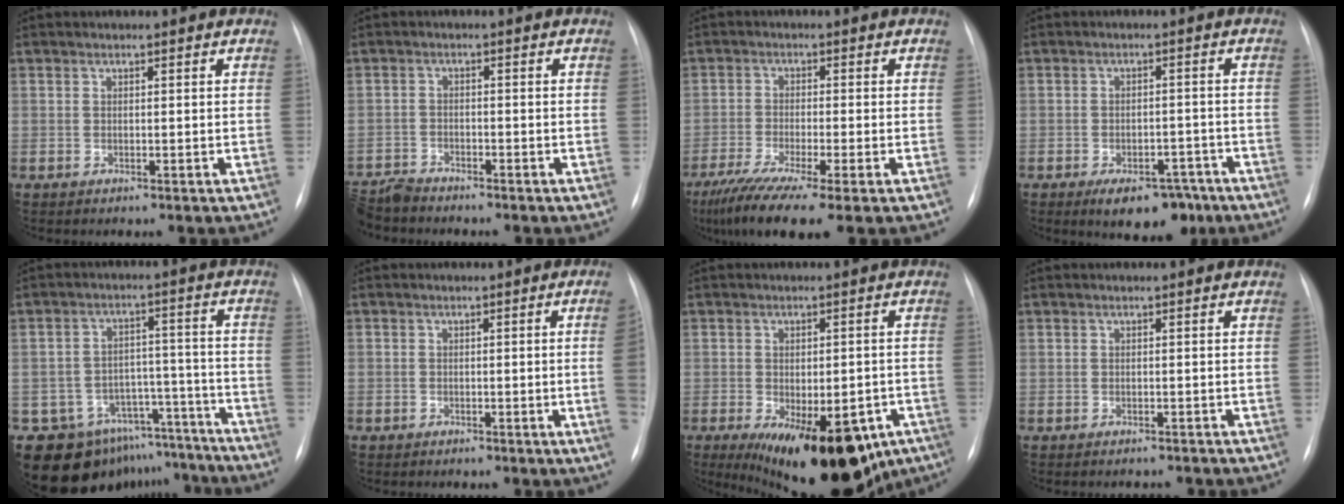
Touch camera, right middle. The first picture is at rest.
{"total": 4.9, "force": [-4.9, 0.5, 0.4], "torque": [-0.003, -0.018, -0.094]}
{"total": 11.7, "force": [-8.0, 0.8, 8.5], "torque": [-0.151, -0.029, -0.134]}
{"total": 8.2, "force": [-5.6, 4.0, 4.5], "torque": [-0.053, 0.010, -0.076]}
{"total": 15.2, "force": [-12.3, 8.7, 1.6], "torque": [-0.016, 0.069, -0.160]}
{"total": 3.0, "force": [-0.7, -0.7, 2.9], "torque": [-0.037, 0.000, -0.011]}
{"total": 20.2, "force": [-11.0, 9.4, 14.2], "torque": [-0.182, -0.017, -0.136]}
{"total": 2.2, "force": [-2.1, 0.6, 0.6], "torque": [-0.010, -0.003, -0.021]}